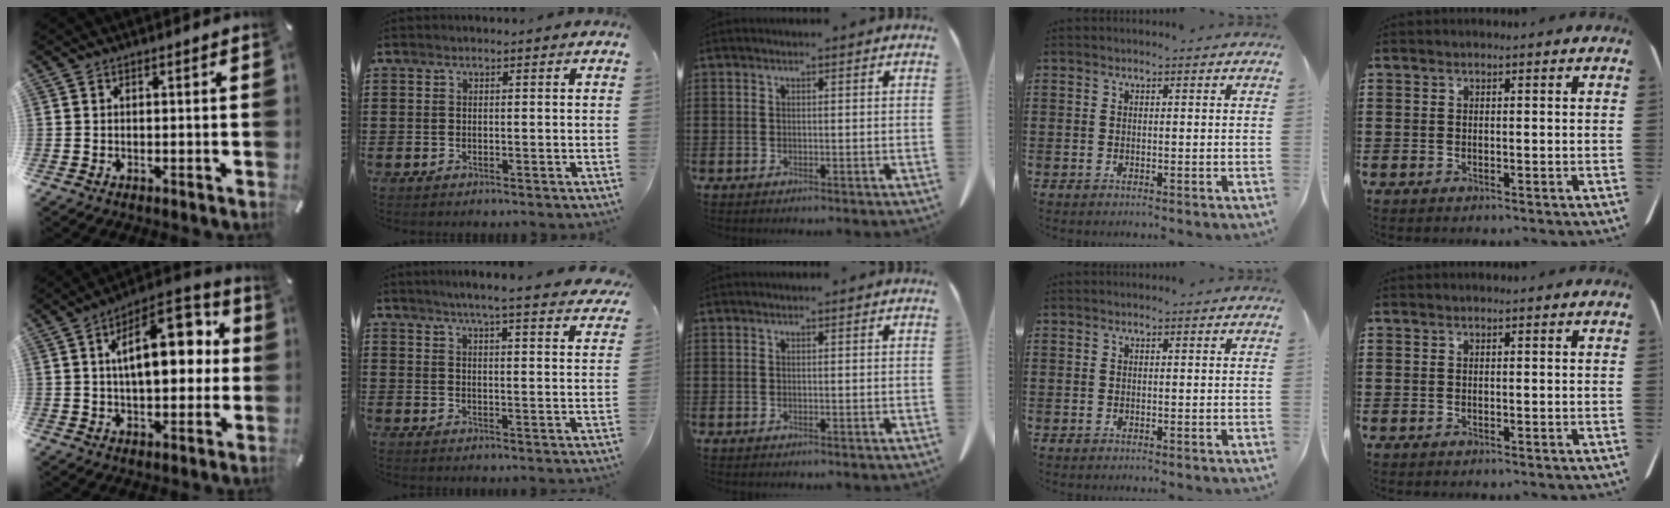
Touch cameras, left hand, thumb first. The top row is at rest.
{"thumb": {"total": 17.4, "force": [4.2, 8.9, 14.3], "torque": [-0.197, -0.009, 0.065]}, "index": {"total": 4.9, "force": [4.4, -0.6, 1.9], "torque": [-0.054, -0.024, 0.074]}}